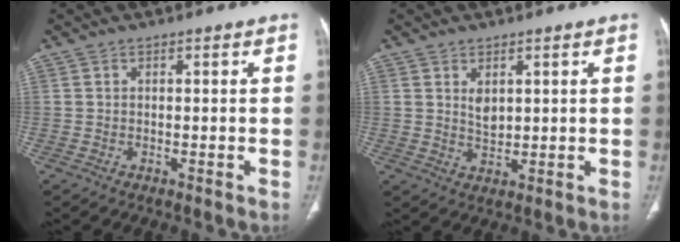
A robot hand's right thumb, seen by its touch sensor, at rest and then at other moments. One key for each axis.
{"total": 3.2, "fx": 1.3, "fy": 1.9, "fz": 2.2, "tx": -0.030, "ty": -0.015, "tz": 0.029}